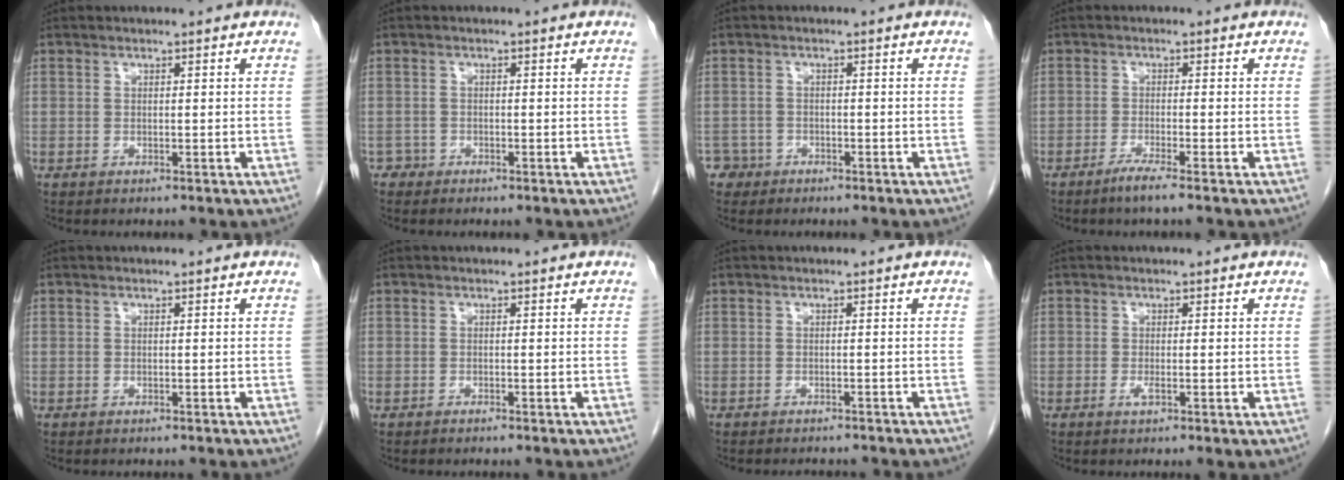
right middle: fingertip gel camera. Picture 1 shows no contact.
{"total": 1.0, "force": [-0.8, 0.6, -0.3], "torque": [0.002, 0.005, -0.018]}
{"total": 2.4, "force": [-1.6, 1.7, -0.6], "torque": [0.009, 0.009, -0.031]}
{"total": 2.5, "force": [-1.9, -0.5, 1.7], "torque": [-0.038, -0.005, -0.040]}
{"total": 0.0}
{"total": 0.0}
{"total": 2.5, "force": [-2.5, 0.5, 0.5], "torque": [-0.007, -0.006, -0.030]}
{"total": 1.5, "force": [-0.4, 0.2, 1.5], "torque": [-0.024, -0.002, -0.005]}